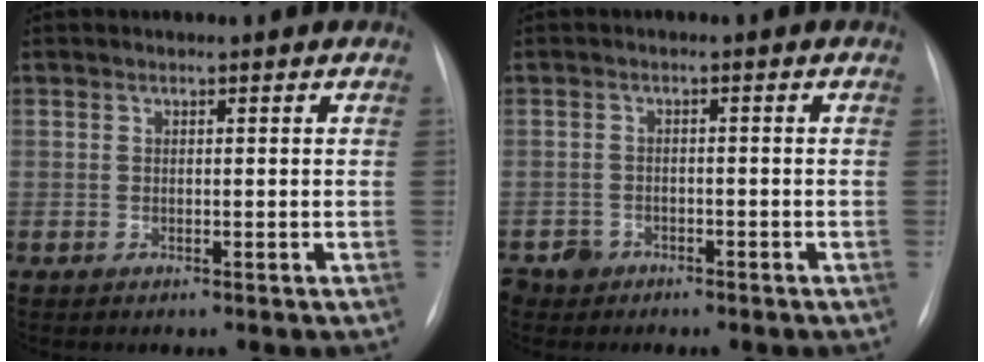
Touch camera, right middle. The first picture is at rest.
{"total": 3.0, "force": [-2.1, 2.1, -0.3], "torque": [0.004, 0.007, -0.037]}